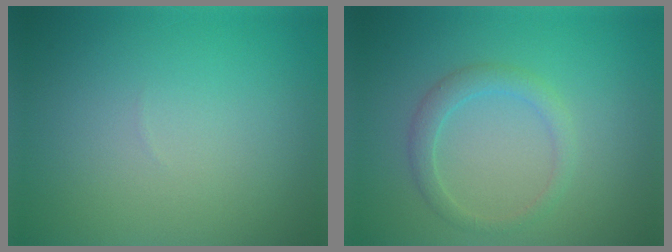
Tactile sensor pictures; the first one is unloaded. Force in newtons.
{"total": 2.0, "press": 2.0, "slide": 0.1}